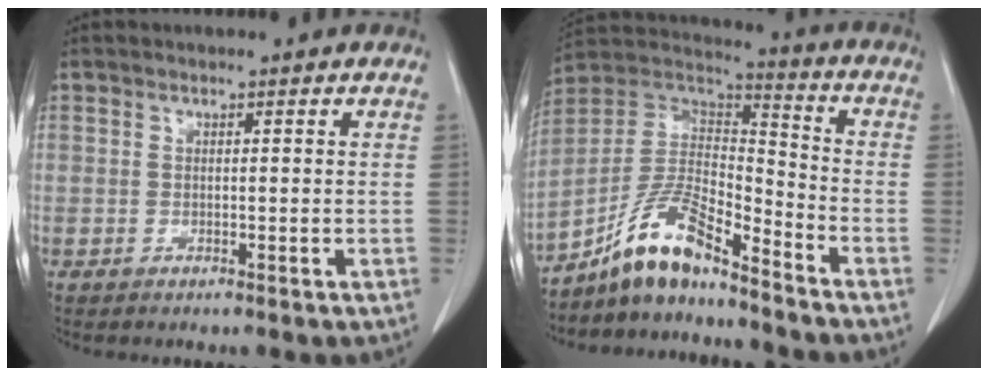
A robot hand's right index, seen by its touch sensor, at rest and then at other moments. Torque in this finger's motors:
{"motor_torque": [1.09, -1.05, 0.48, 0.14]}